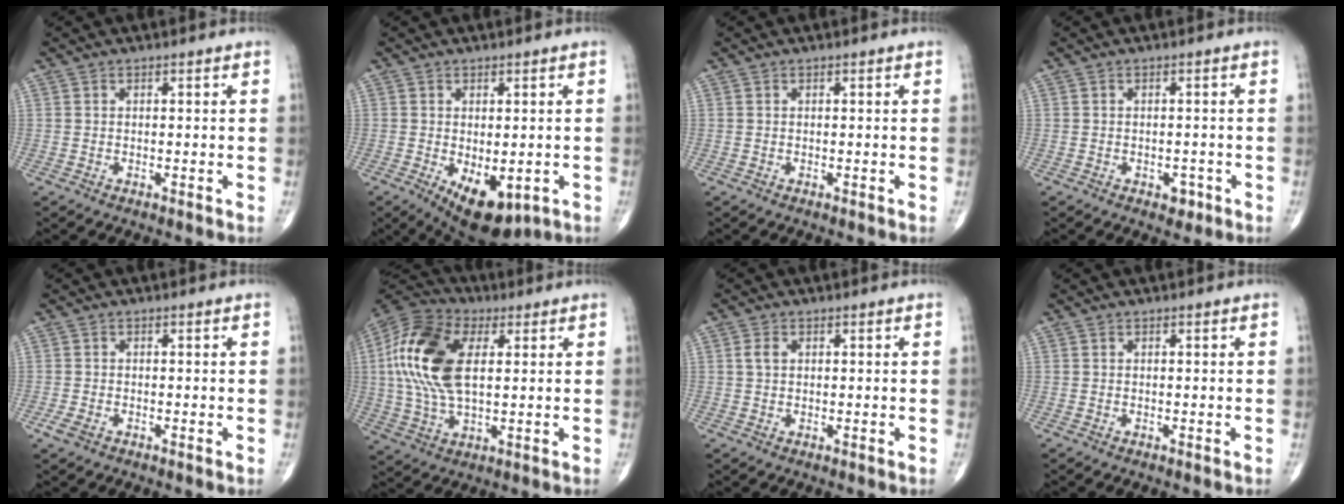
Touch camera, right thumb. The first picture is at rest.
{"total": 9.9, "force": [-3.4, 5.1, 7.8], "torque": [-0.098, -0.008, -0.035]}
{"total": 0.0}
{"total": 2.1, "force": [-1.0, 1.4, 1.2], "torque": [-0.002, 0.004, -0.011]}
{"total": 2.0, "force": [-1.0, 1.1, 1.4], "torque": [-0.033, -0.002, -0.020]}
{"total": 18.0, "force": [3.2, 9.6, 14.8], "torque": [-0.313, 0.010, 0.051]}
{"total": 2.1, "force": [0.6, 1.5, 1.3], "torque": [-0.024, 0.005, 0.012]}
{"total": 0.0}